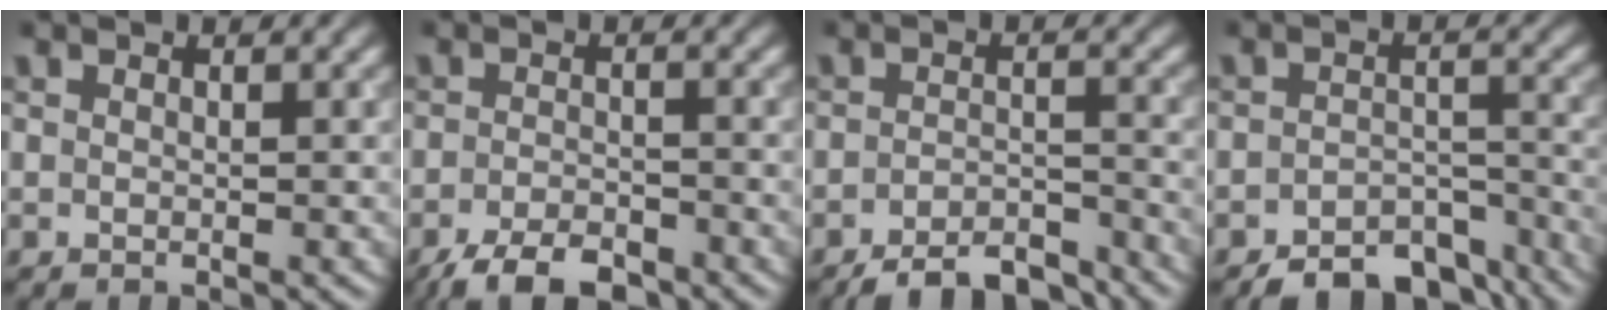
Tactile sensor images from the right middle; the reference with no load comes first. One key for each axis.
{"total": 4.8, "fx": -3.7, "fy": 1.6, "fz": 2.6, "tx": -0.039, "ty": -0.003, "tz": -0.067}
{"total": 5.4, "fx": -4.6, "fy": 1.5, "fz": 2.5, "tx": -0.035, "ty": -0.003, "tz": -0.070}
{"total": 6.0, "fx": -4.9, "fy": 2.5, "fz": 2.4, "tx": -0.026, "ty": -0.008, "tz": -0.069}